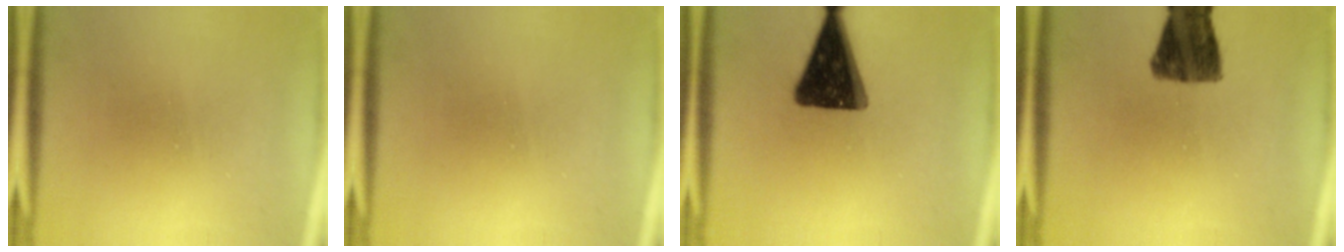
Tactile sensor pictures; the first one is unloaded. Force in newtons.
{"total": 0.0}
{"total": 15.3}
{"total": 10.3}